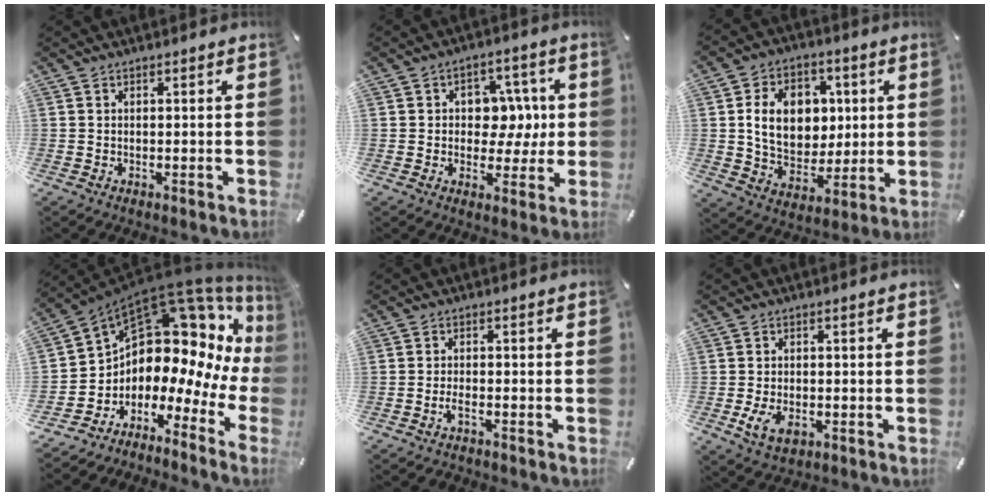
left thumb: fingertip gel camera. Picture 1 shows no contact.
{"total": 9.0, "force": [0.7, 7.6, 4.9], "torque": [-0.062, 0.003, 0.012]}
{"total": 14.0, "force": [2.3, 11.1, 8.2], "torque": [-0.140, 0.007, 0.045]}
{"total": 12.7, "force": [7.3, 8.0, 6.5], "torque": [-0.115, -0.097, 0.128]}
{"total": 2.4, "force": [-1.4, 0.8, 1.8], "torque": [-0.030, 0.005, -0.026]}
{"total": 4.9, "force": [-1.5, 3.3, 3.4], "torque": [-0.068, -0.002, -0.030]}